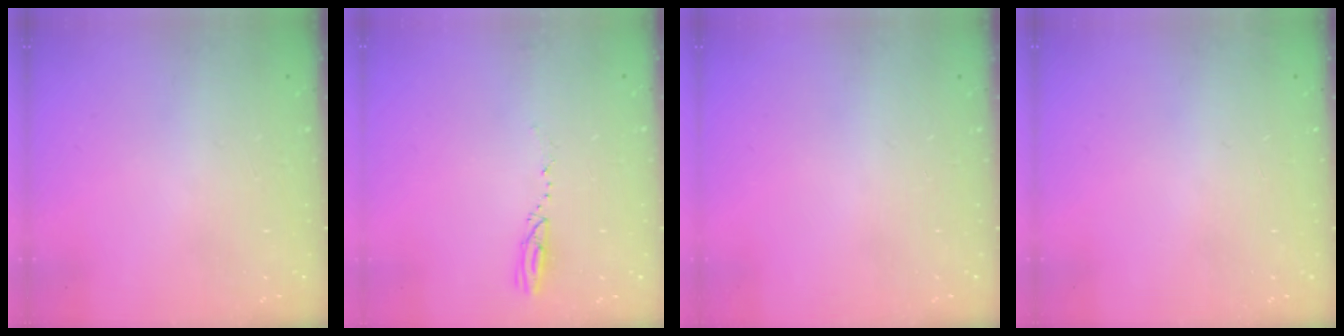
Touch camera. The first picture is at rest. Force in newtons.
{"total": 2.9, "press": 2.9, "slide": 0.4}
{"total": 0.0}
{"total": 2.2, "press": 2.1, "slide": 0.8}